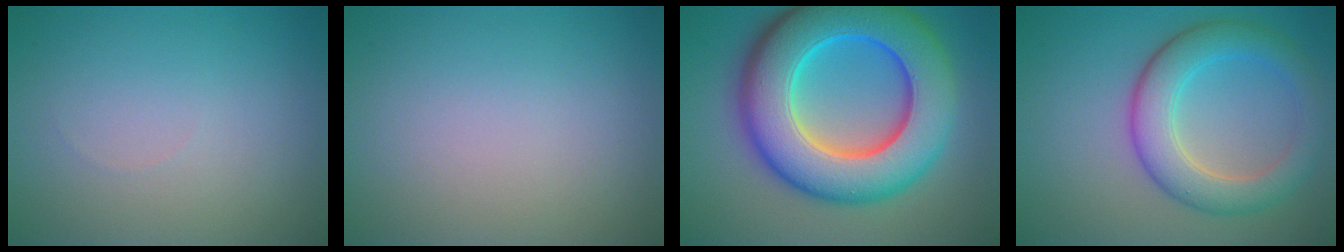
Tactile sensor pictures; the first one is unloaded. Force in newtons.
{"total": 0.0}
{"total": 13.6, "press": 13.6, "slide": 0.0}
{"total": 5.7, "press": 5.7, "slide": 0.1}